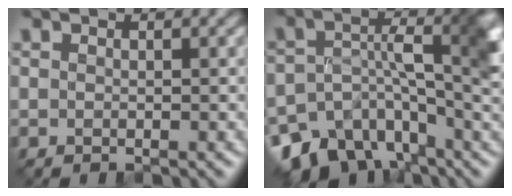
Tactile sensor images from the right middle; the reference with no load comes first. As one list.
[{"total": 10.2, "force": [-5.0, 5.5, 7.0], "torque": [-0.109, -0.008, -0.086]}]